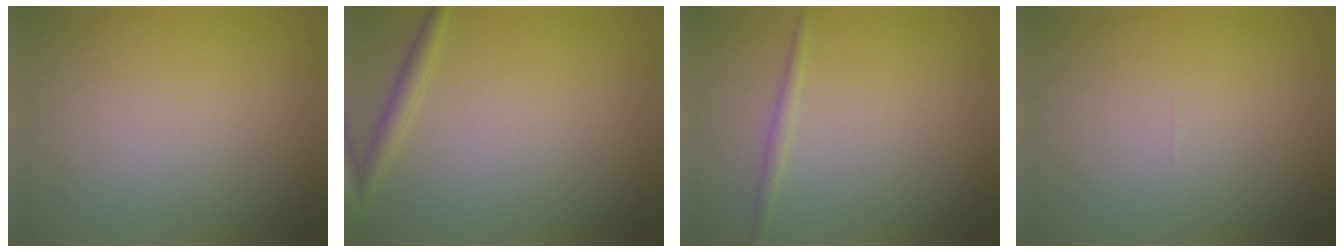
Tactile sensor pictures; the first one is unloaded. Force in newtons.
{"total": 1.5, "press": 1.4, "slide": 0.1}
{"total": 0.9, "press": 0.9, "slide": 0.1}
{"total": 0.0}